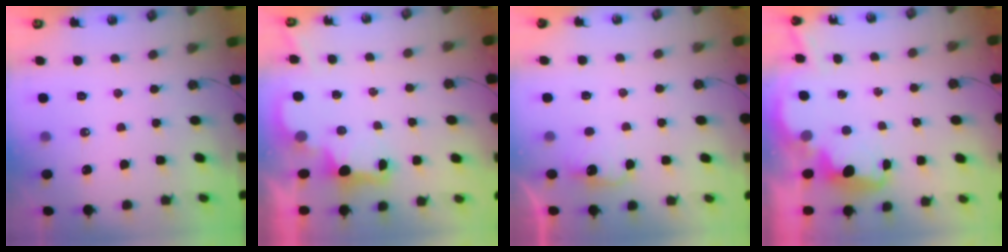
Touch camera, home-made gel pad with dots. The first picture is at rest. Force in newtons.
{"total": 2.4, "press": 2.3, "slide": 0.7}
{"total": 3.7, "press": 3.6, "slide": 1.0}
{"total": 3.7, "press": 3.6, "slide": 0.7}